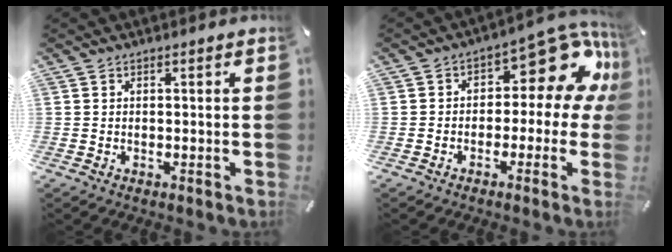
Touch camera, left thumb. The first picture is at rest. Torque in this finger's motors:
{"motor_torque": [0.35, 0.28, 0.37, 0.37, 0.05]}